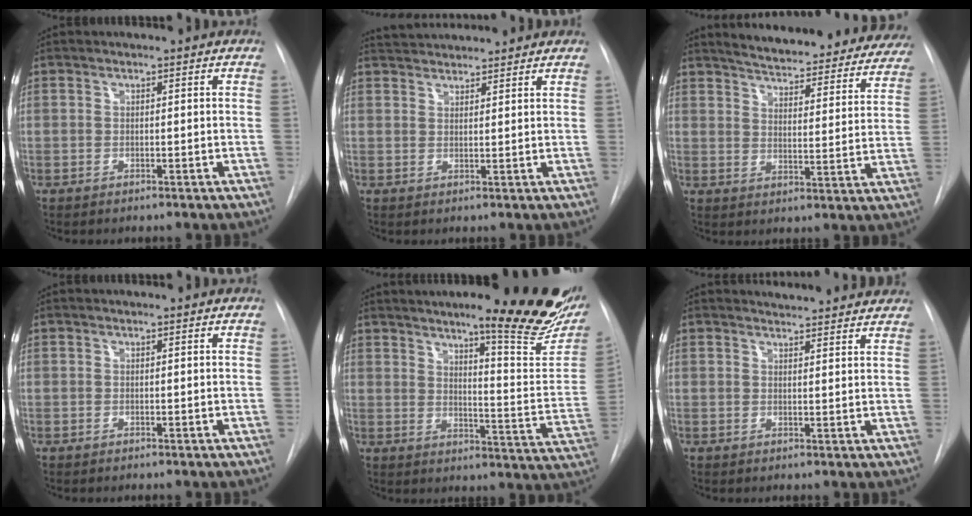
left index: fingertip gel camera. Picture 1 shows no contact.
{"total": 6.2, "force": [5.9, 0.7, 1.4], "torque": [-0.028, 0.033, 0.092]}
{"total": 26.4, "force": [24.2, 5.6, 9.0], "torque": [-0.127, -0.063, 0.287]}
{"total": 0.0}
{"total": 21.4, "force": [15.3, 2.3, 14.8], "torque": [-0.186, -0.050, 0.190]}
{"total": 8.6, "force": [8.4, 1.2, 1.8], "torque": [-0.017, 0.001, 0.086]}